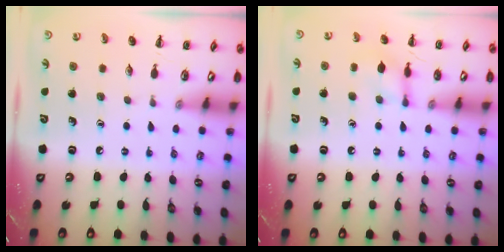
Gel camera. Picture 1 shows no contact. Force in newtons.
{"total": 7.9, "press": 7.9, "slide": 0.2}